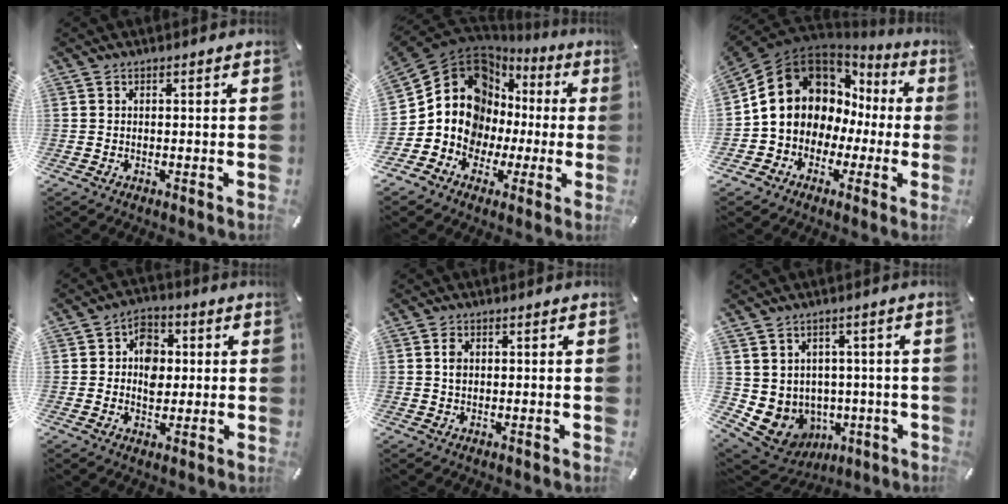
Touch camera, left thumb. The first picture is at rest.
{"total": 13.3, "force": [2.0, 12.2, 4.9], "torque": [-0.123, -0.041, 0.042]}
{"total": 14.2, "force": [3.0, 12.2, 6.6], "torque": [-0.125, -0.025, 0.060]}
{"total": 7.6, "force": [0.4, 6.2, 4.4], "torque": [-0.049, 0.002, 0.003]}
{"total": 2.0, "force": [0.3, 1.4, 1.4], "torque": [-0.023, 0.002, 0.002]}
{"total": 7.8, "force": [-1.1, 7.6, 1.9], "torque": [-0.069, -0.014, -0.011]}